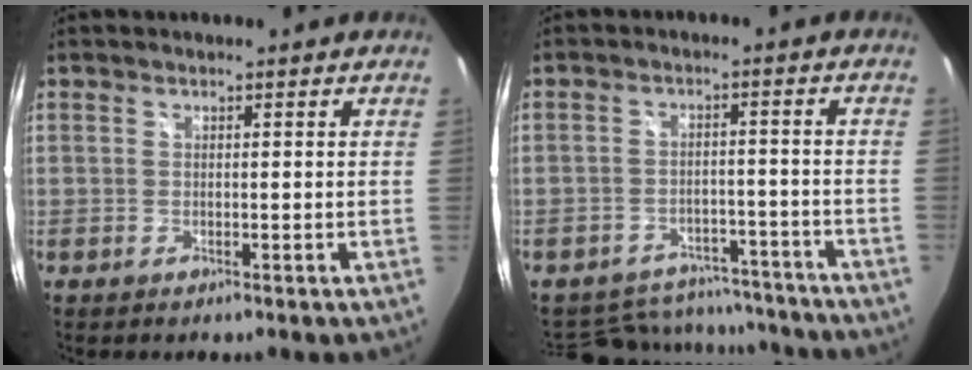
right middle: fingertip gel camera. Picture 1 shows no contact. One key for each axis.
{"total": 16.4, "fx": -13.6, "fy": 7.7, "fz": 4.9, "tx": -0.117, "ty": 0.029, "tz": -0.163}